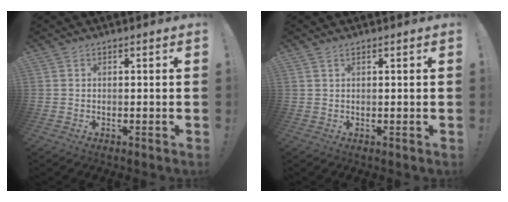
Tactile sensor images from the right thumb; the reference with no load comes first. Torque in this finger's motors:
{"motor_torque": [0.03, -0.16, -0.09, -0.27, 0.00]}